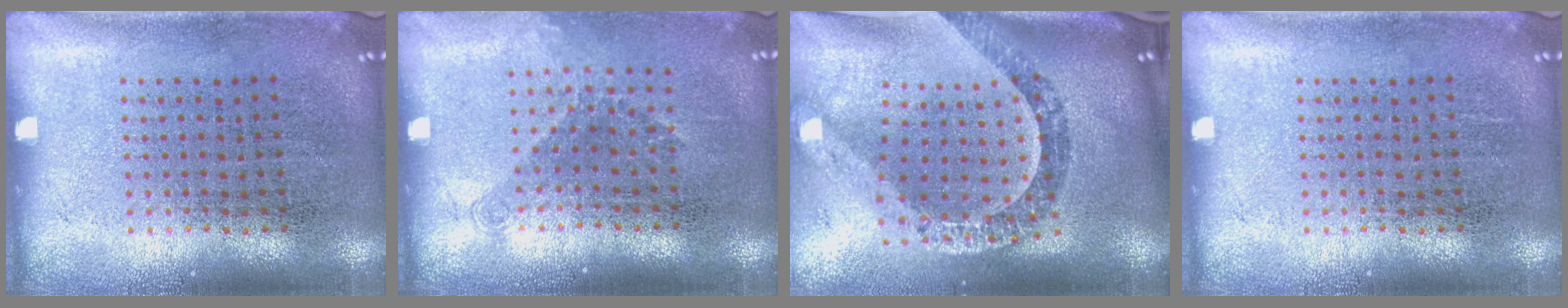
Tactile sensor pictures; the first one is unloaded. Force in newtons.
{"total": 1.2, "press": 0.9, "slide": 0.8}
{"total": 2.3, "press": 1.9, "slide": 1.3}
{"total": 0.0}